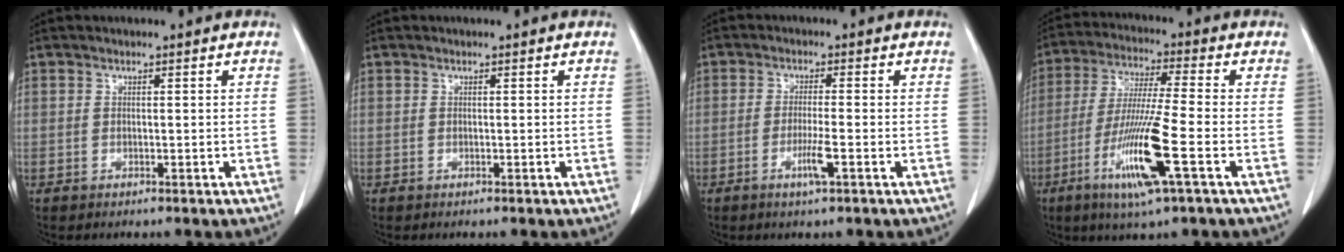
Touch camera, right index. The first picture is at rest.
{"total": 0.0}
{"total": 3.7, "force": [-1.5, -0.2, 3.4], "torque": [-0.067, -0.008, -0.030]}
{"total": 12.9, "force": [-4.9, -0.3, 12.0], "torque": [-0.242, -0.025, -0.095]}